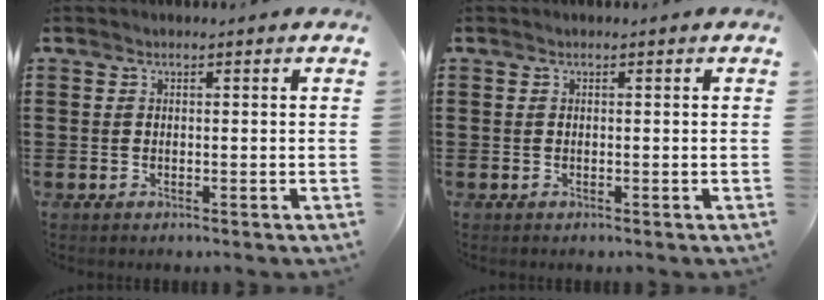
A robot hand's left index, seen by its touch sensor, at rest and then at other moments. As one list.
[{"total": 0.0}]